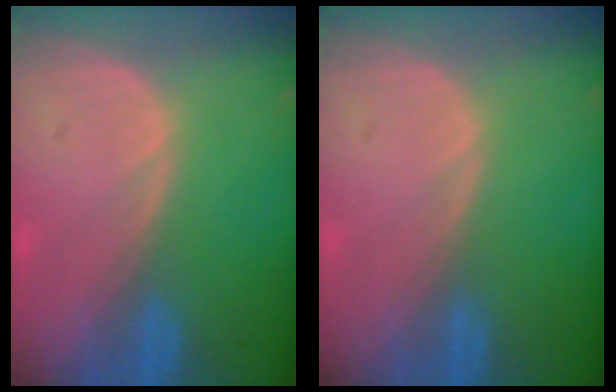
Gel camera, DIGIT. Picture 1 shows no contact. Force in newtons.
{"total": 0.0}